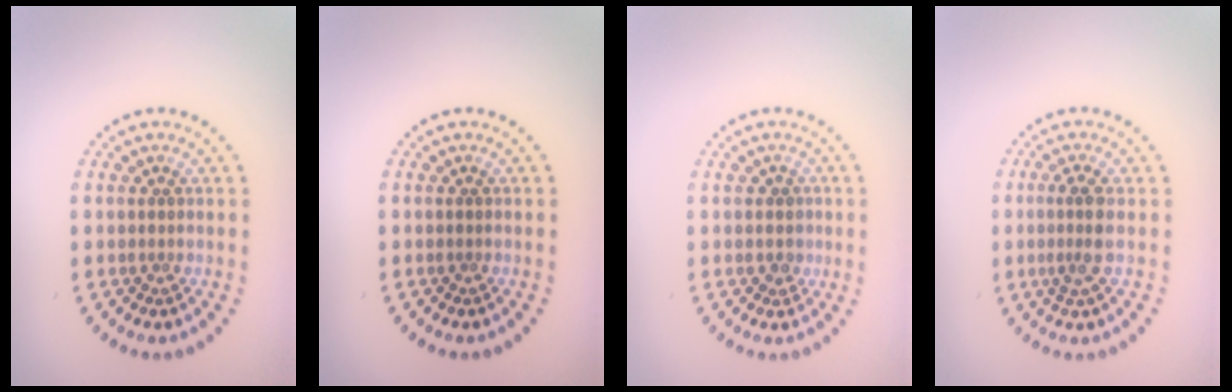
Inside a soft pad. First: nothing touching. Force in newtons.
{"total": 0.0}
{"total": 1.1, "press": 0.9, "slide": 0.7}
{"total": 2.2, "press": 1.8, "slide": 1.2}